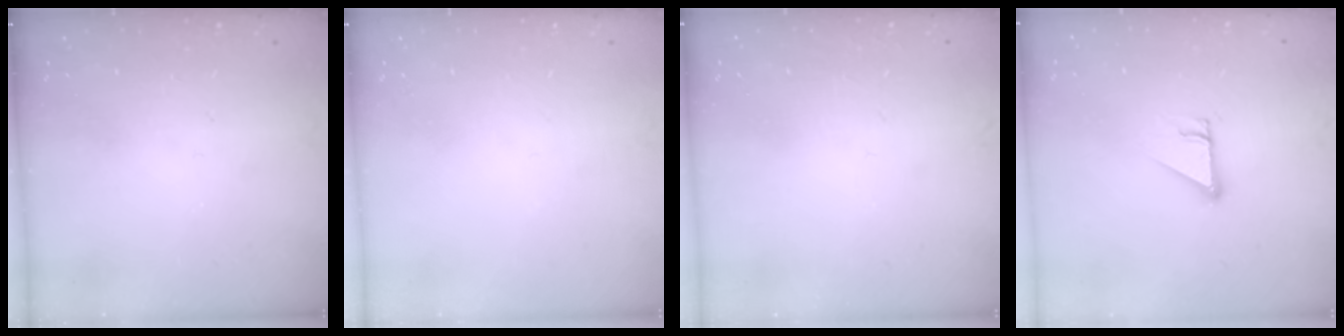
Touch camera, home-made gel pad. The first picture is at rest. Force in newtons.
{"total": 0.0}
{"total": 1.5, "press": 1.5, "slide": 0.1}
{"total": 2.7, "press": 2.7, "slide": 0.0}